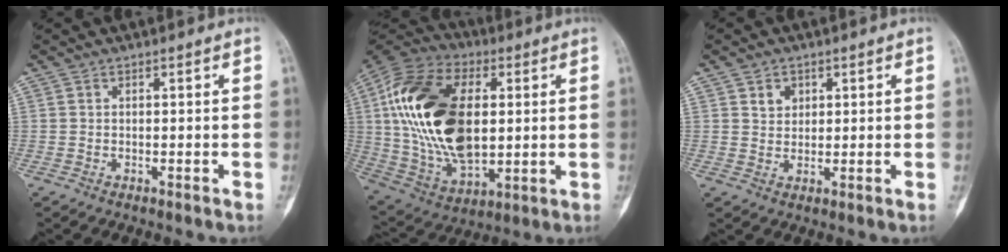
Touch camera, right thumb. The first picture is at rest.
{"total": 27.0, "force": [3.5, 15.8, 21.6], "torque": [-0.412, -0.009, 0.064]}
{"total": 3.0, "force": [1.4, 2.4, 1.1], "torque": [-0.004, -0.009, 0.025]}